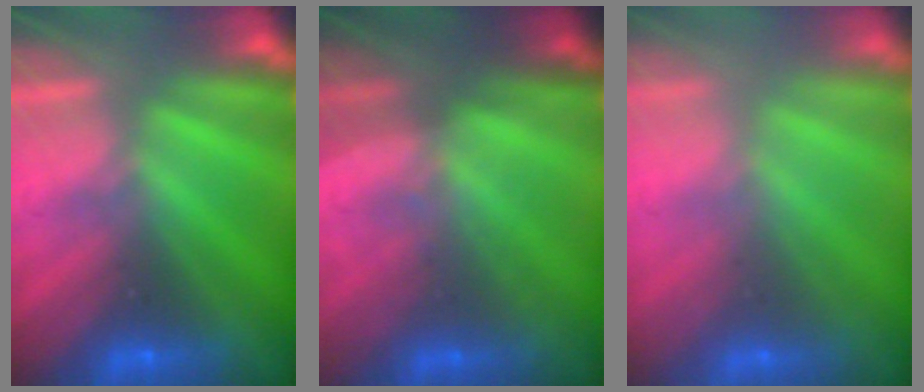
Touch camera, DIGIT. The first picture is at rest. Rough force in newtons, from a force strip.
{"total": 1.3}
{"total": 2.3}